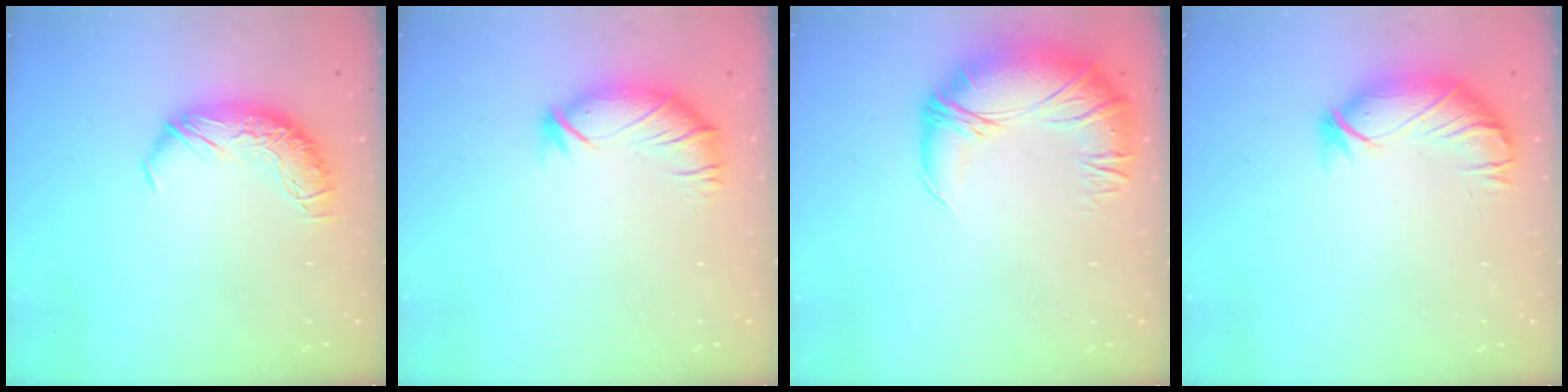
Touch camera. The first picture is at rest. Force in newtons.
{"total": 3.1, "press": 2.4, "slide": 1.9}
{"total": 3.2, "press": 1.6, "slide": 2.8}
{"total": 3.7, "press": 3.1, "slide": 2.0}